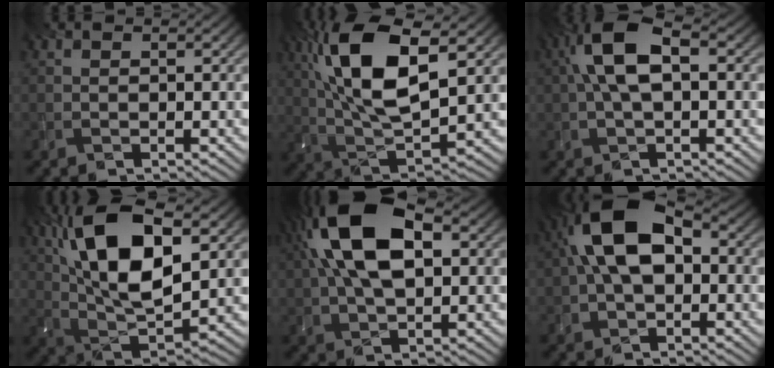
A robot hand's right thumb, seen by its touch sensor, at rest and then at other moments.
{"total": 14.9, "force": [5.2, 5.6, 12.8], "torque": [-0.280, 0.013, 0.097]}
{"total": 8.2, "force": [1.2, 3.6, 7.2], "torque": [-0.159, 0.020, 0.013]}
{"total": 15.7, "force": [5.7, 6.6, 13.0], "torque": [-0.273, 0.013, 0.105]}
{"total": 14.6, "force": [4.0, 7.5, 11.9], "torque": [-0.243, 0.027, 0.060]}
{"total": 11.3, "force": [1.3, 6.4, 9.2], "torque": [-0.188, 0.022, 0.009]}